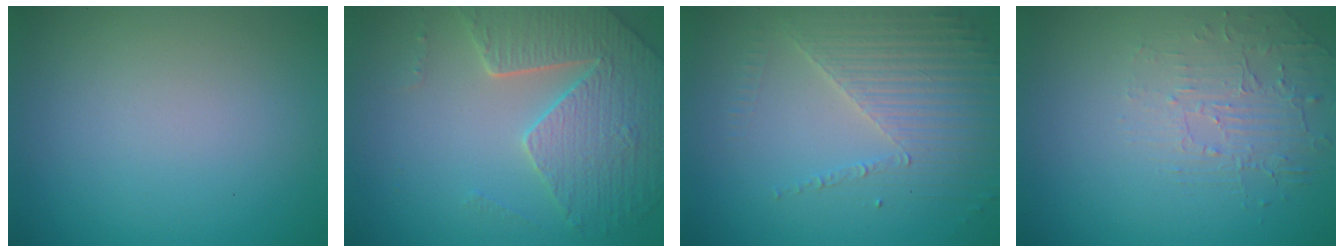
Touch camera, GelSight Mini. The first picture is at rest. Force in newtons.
{"total": 5.2, "press": 4.6, "slide": 2.5}
{"total": 3.8, "press": 3.5, "slide": 1.5}
{"total": 1.9, "press": 1.0, "slide": 1.6}